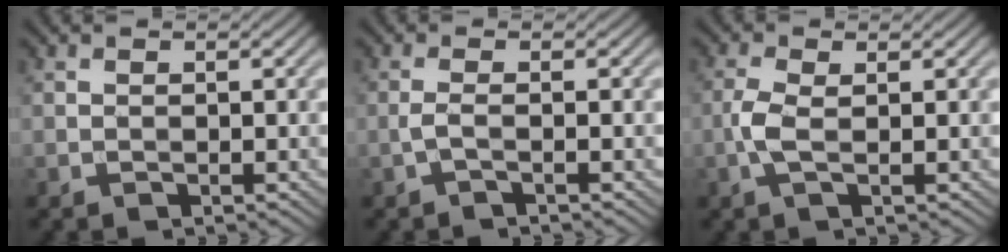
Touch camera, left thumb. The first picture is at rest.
{"total": 1.6, "force": [-0.5, 0.3, 1.5], "torque": [-0.027, 0.008, -0.021]}
{"total": 2.8, "force": [-0.3, 0.8, 2.6], "torque": [-0.067, 0.003, -0.011]}